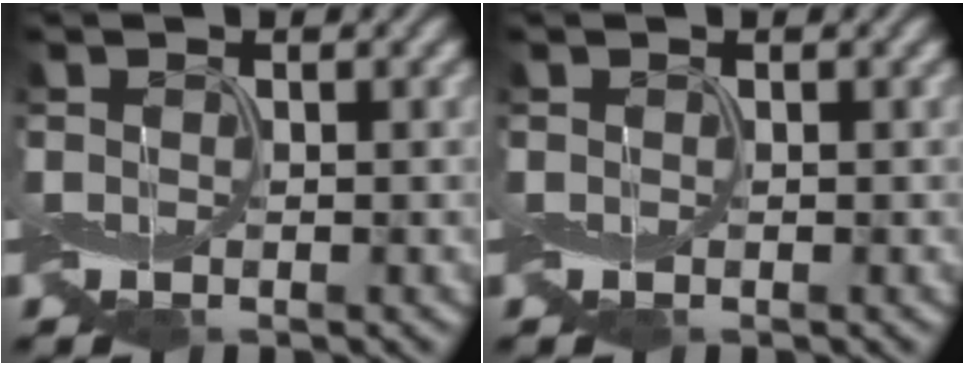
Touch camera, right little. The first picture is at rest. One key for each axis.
{"total": 0.0}